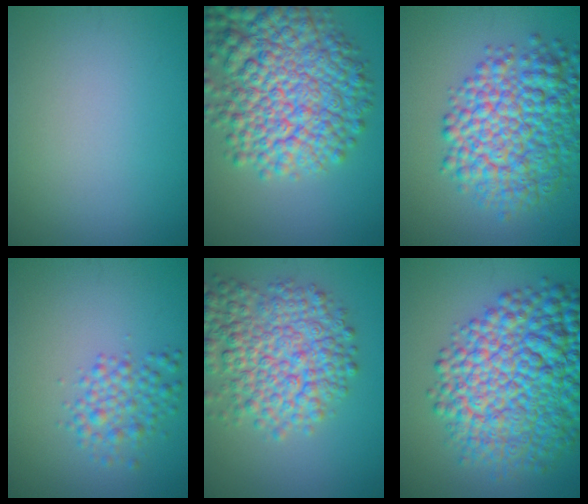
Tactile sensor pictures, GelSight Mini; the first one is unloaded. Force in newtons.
{"total": 11.5, "press": 11.5, "slide": 0.4}
{"total": 9.8, "press": 9.8, "slide": 0.1}
{"total": 2.8, "press": 2.8, "slide": 0.0}
{"total": 7.9, "press": 7.9, "slide": 0.3}
{"total": 13.9, "press": 13.9, "slide": 0.4}